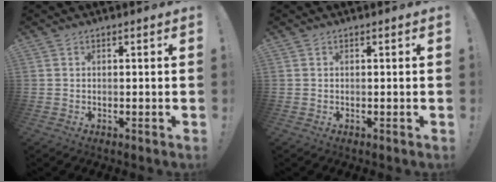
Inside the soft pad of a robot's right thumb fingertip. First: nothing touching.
{"total": 0.0}